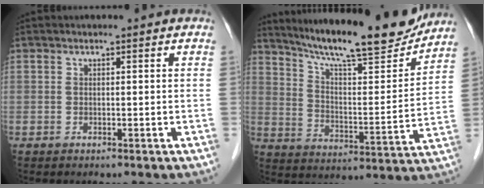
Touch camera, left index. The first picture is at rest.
{"total": 20.0, "force": [17.9, 1.6, 8.7], "torque": [-0.144, -0.023, 0.267]}